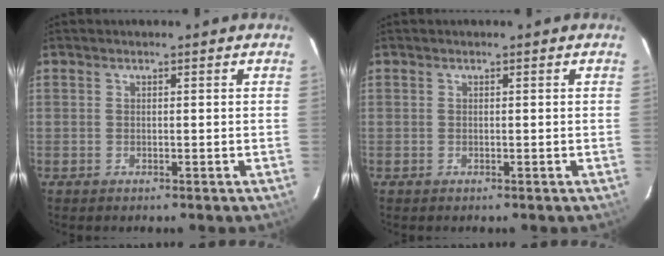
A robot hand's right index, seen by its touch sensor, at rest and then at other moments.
{"total": 0.0}